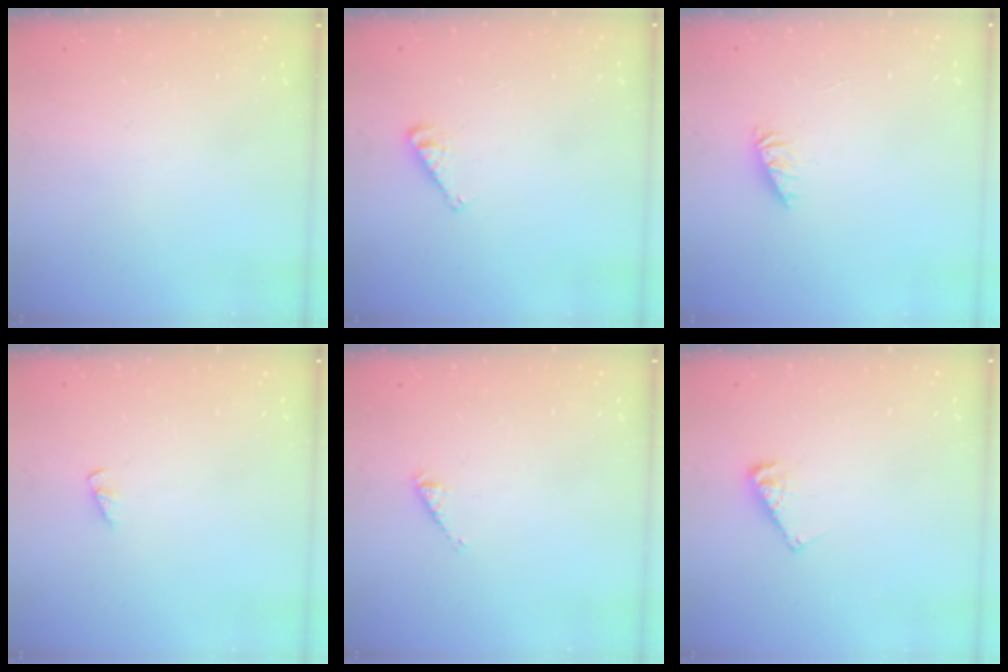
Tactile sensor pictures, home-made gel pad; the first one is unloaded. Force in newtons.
{"total": 5.6, "press": 5.6, "slide": 0.2}
{"total": 1.2, "press": 1.2, "slide": 0.2}
{"total": 1.3, "press": 1.3, "slide": 0.2}
{"total": 2.9, "press": 2.9, "slide": 0.6}
{"total": 6.3, "press": 6.3, "slide": 0.6}